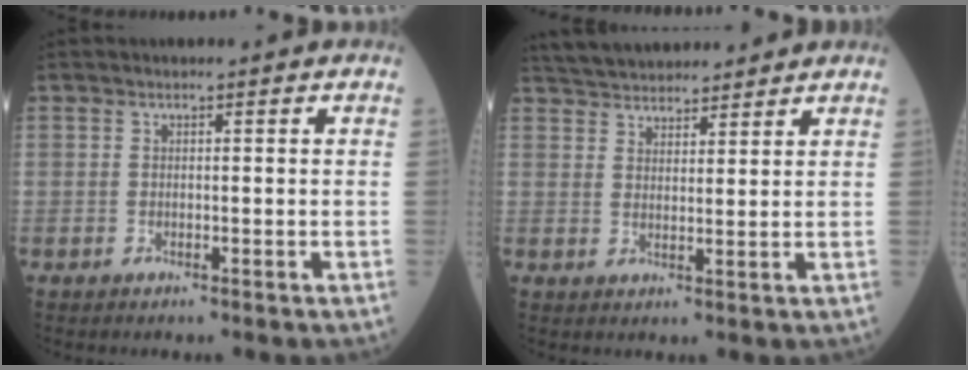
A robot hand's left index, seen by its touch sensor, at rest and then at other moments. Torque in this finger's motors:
{"motor_torque": [0.02, -0.74, 0.19, 0.09]}